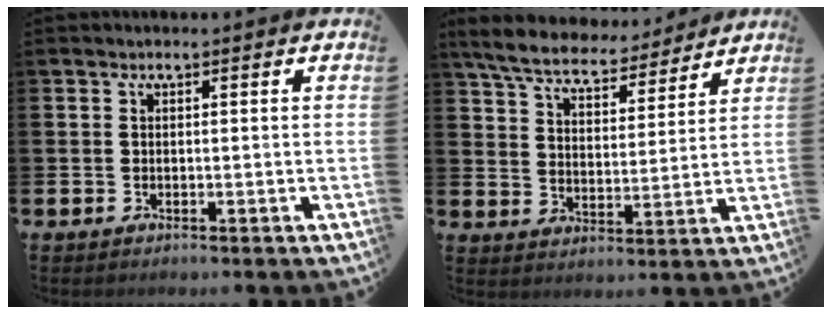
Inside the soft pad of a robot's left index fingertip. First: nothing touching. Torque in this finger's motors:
{"motor_torque": [1.06, -1.08, 0.52, 0.09]}